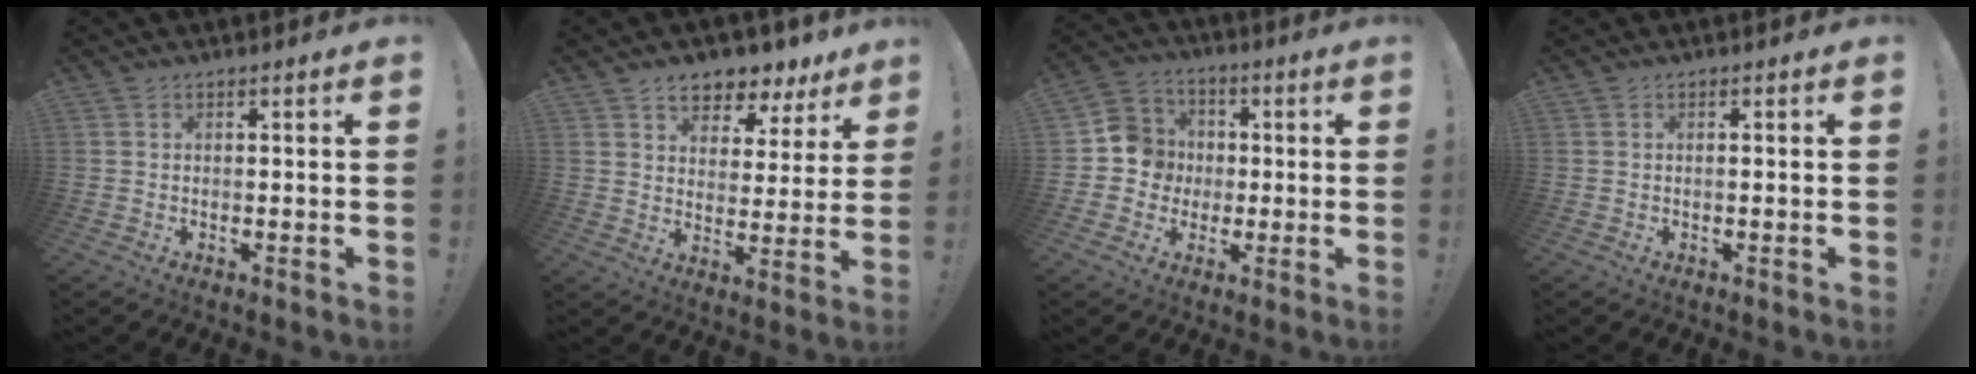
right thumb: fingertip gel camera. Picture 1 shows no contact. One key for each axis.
{"total": 7.4, "fx": 5.7, "fy": 4.2, "fz": 2.1, "tx": -0.026, "ty": -0.049, "tz": 0.106}
{"total": 10.1, "fx": -1.2, "fy": 9.8, "fz": 2.3, "tx": -0.022, "ty": 0.017, "tz": -0.017}
{"total": 0.5, "fx": -0.3, "fy": -0.2, "fz": 0.3, "tx": -0.012, "ty": 0.001, "tz": -0.005}